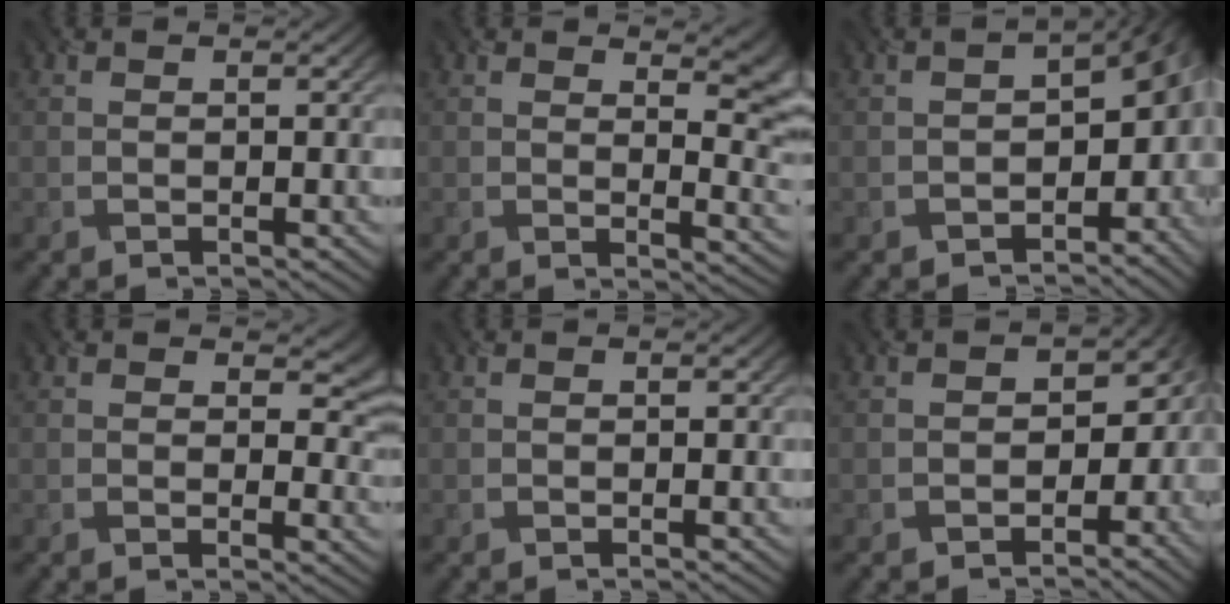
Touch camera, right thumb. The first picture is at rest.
{"total": 7.4, "force": [3.6, 3.2, 5.7], "torque": [-0.047, -0.002, 0.055]}
{"total": 8.7, "force": [-3.7, 5.5, 5.6], "torque": [-0.058, -0.037, -0.045]}
{"total": 4.4, "force": [2.1, 2.7, 2.8], "torque": [-0.034, -0.012, 0.032]}
{"total": 0.0}
{"total": 4.4, "force": [-2.3, 3.3, 1.6], "torque": [-0.006, -0.018, -0.039]}